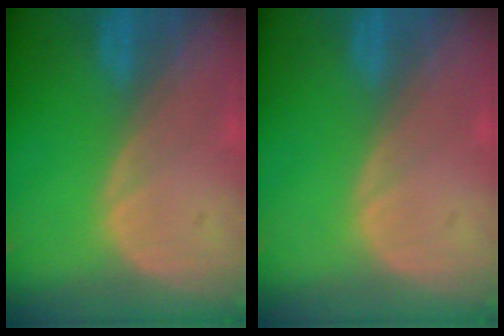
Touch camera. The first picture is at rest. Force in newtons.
{"total": 0.0}